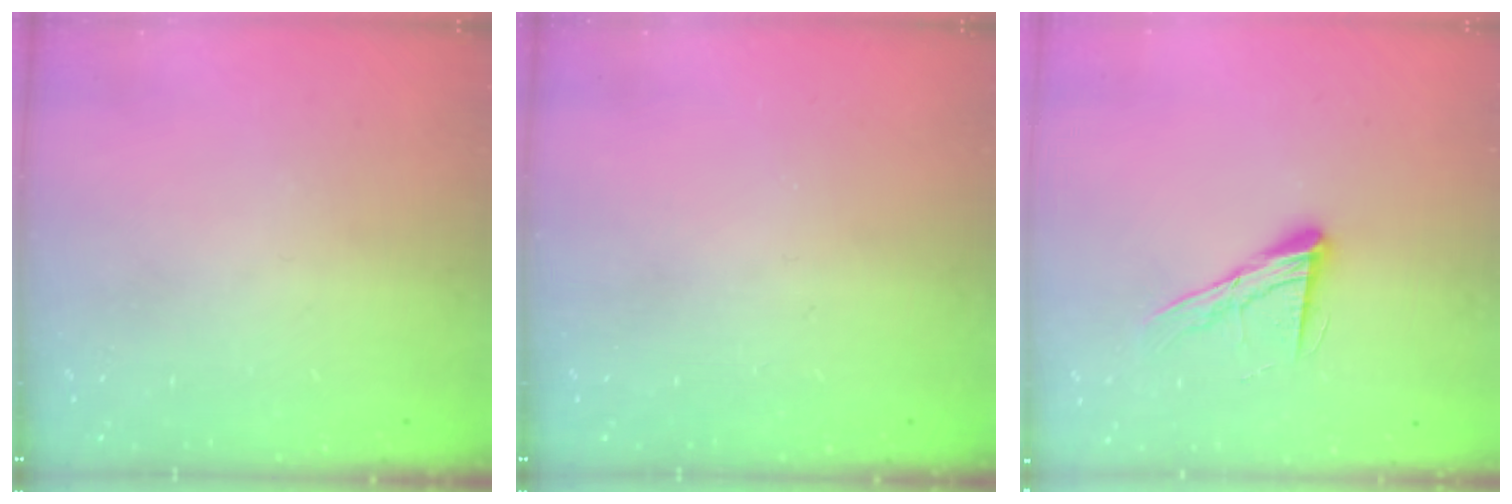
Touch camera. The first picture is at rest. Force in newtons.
{"total": 0.0}
{"total": 12.4, "press": 12.3, "slide": 1.4}